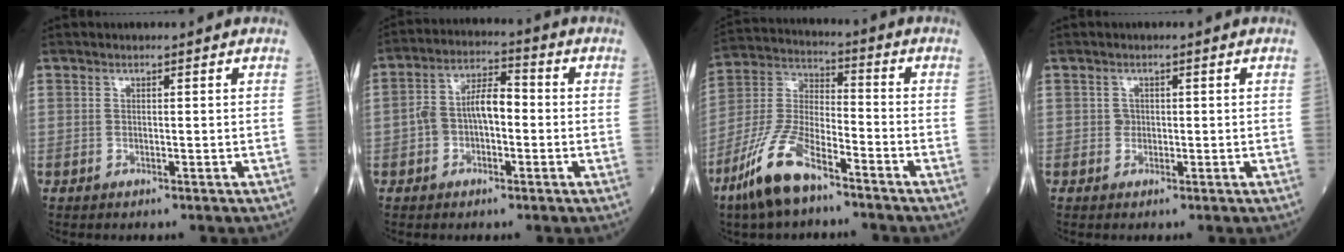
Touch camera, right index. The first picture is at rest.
{"total": 7.2, "force": [-0.8, 3.7, 6.2], "torque": [-0.123, 0.036, -0.017]}
{"total": 12.5, "force": [-8.3, 3.6, 8.6], "torque": [-0.197, -0.013, -0.167]}
{"total": 1.0, "force": [0.0, 1.0, 0.3], "torque": [-0.002, 0.003, 0.000]}